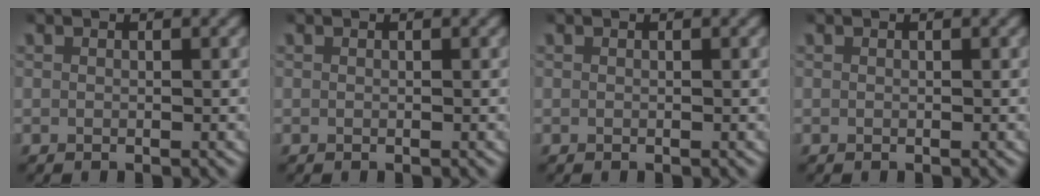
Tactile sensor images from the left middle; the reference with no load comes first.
{"total": 0.0}
{"total": 0.0}
{"total": 0.0}